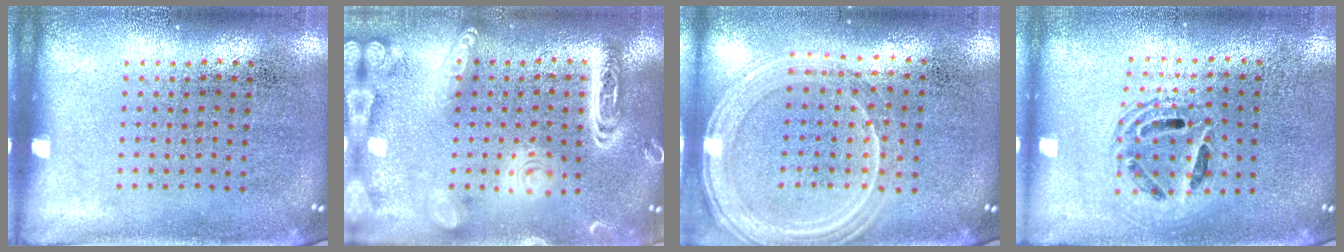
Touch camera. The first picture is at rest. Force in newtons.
{"total": 3.1, "press": 3.1, "slide": 0.2}
{"total": 1.4, "press": 1.3, "slide": 0.2}
{"total": 1.4, "press": 1.2, "slide": 0.6}